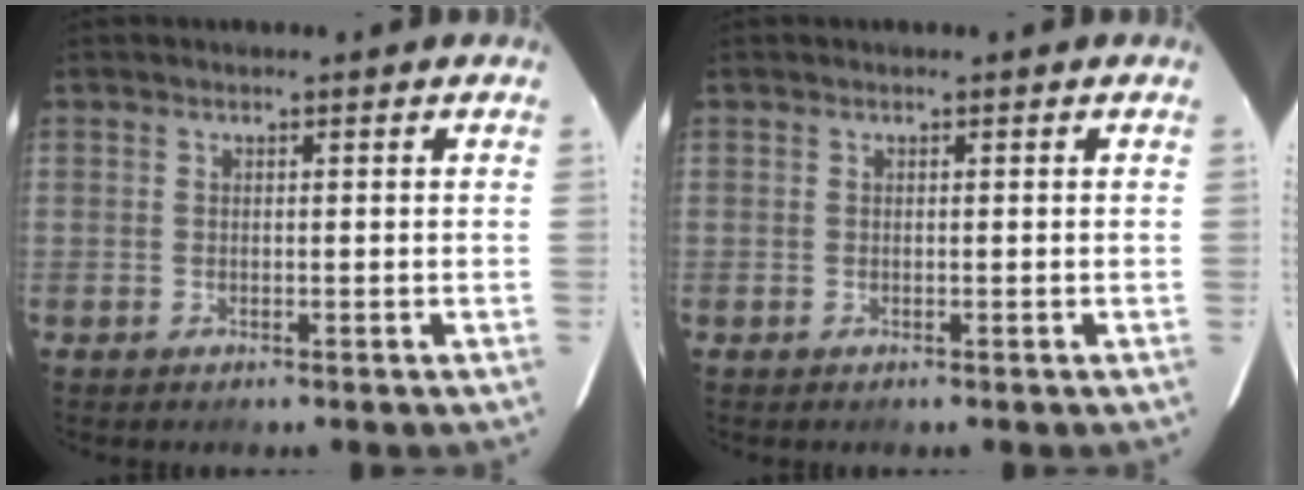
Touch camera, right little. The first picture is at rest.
{"total": 0.0}